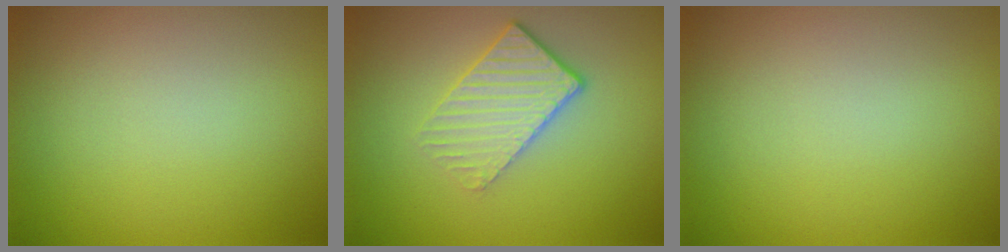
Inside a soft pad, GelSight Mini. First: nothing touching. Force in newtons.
{"total": 3.1, "press": 2.7, "slide": 1.7}
{"total": 0.0}